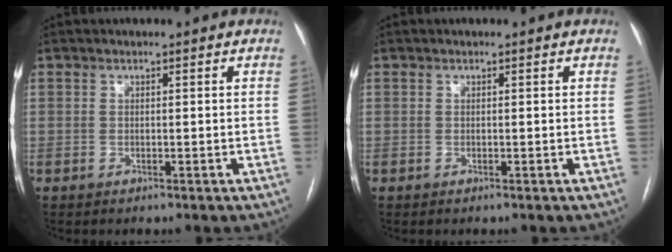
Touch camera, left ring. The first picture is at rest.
{"total": 0.0}